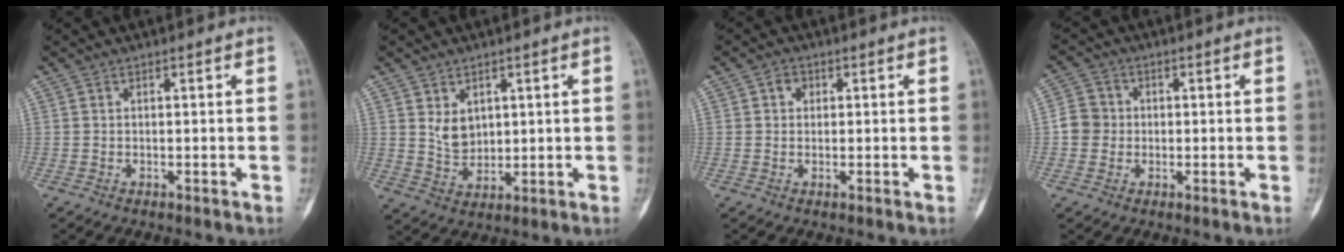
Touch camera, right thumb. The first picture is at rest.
{"total": 5.1, "force": [1.9, 3.8, 2.9], "torque": [-0.035, -0.021, 0.045]}
{"total": 2.2, "force": [0.6, 1.8, 1.1], "torque": [-0.009, 0.001, 0.006]}
{"total": 4.7, "force": [-0.3, 4.5, 1.3], "torque": [-0.007, 0.008, -0.014]}